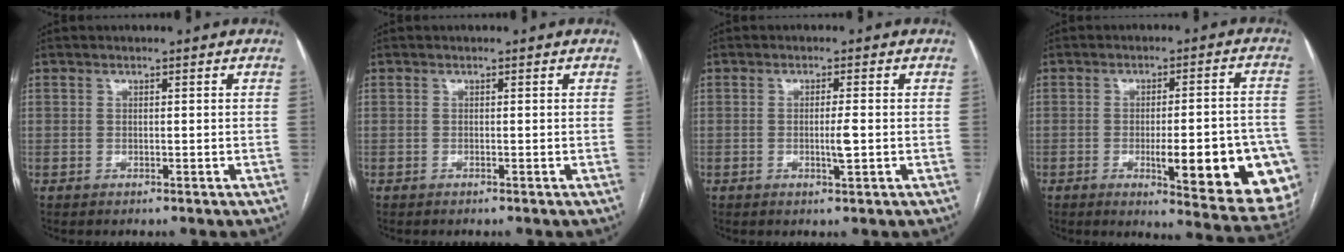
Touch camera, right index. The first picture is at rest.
{"total": 0.0}
{"total": 2.5, "force": [-0.4, 0.0, 2.5], "torque": [-0.046, -0.005, -0.006]}
{"total": 18.4, "force": [-5.7, 3.4, 17.1], "torque": [-0.127, 0.012, -0.053]}